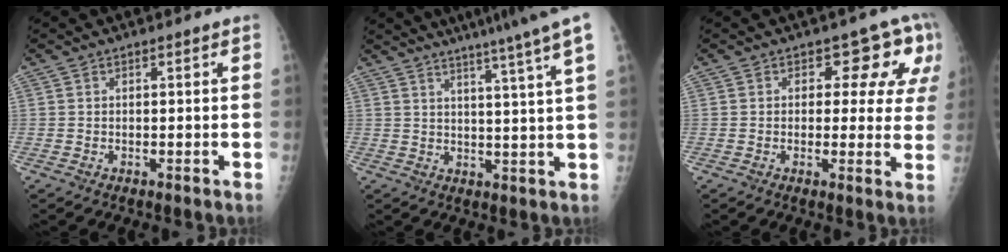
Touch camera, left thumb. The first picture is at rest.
{"total": 12.1, "force": [9.1, -1.9, 7.7], "torque": [-0.109, -0.048, 0.110]}
{"total": 8.5, "force": [4.1, 5.1, 5.4], "torque": [-0.020, -0.015, 0.037]}